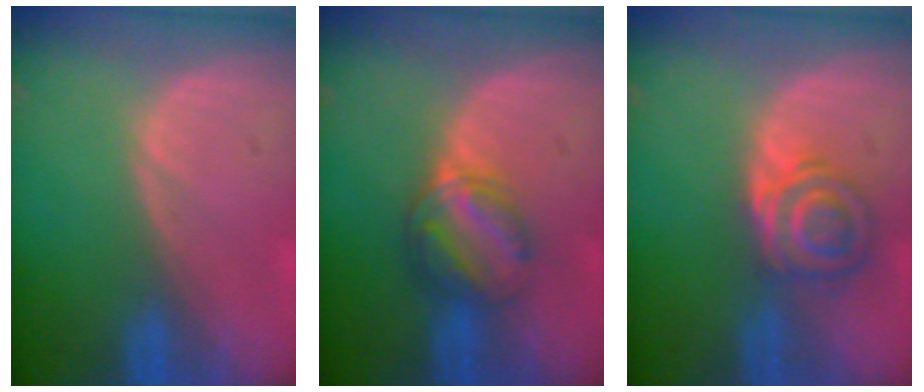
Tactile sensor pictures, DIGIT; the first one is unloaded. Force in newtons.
{"total": 6.2, "press": 5.3, "slide": 3.2}
{"total": 5.7, "press": 5.4, "slide": 2.0}